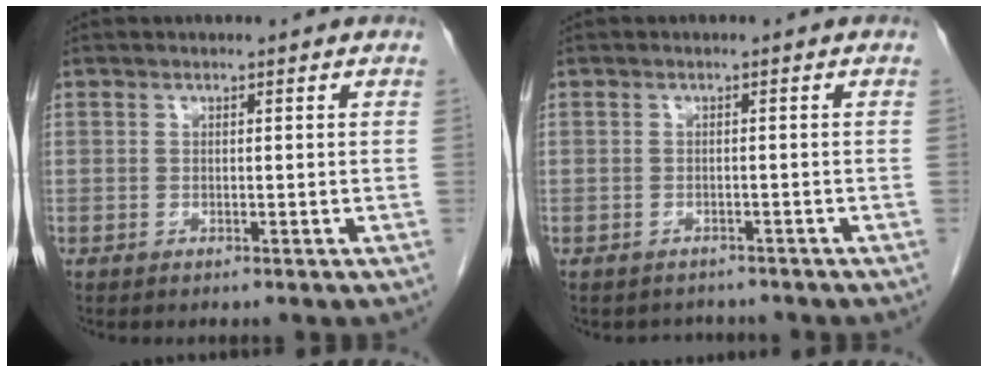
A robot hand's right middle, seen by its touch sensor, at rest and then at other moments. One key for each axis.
{"total": 2.6, "fx": -2.3, "fy": 1.2, "fz": -0.2, "tx": -0.004, "ty": 0.000, "tz": -0.034}